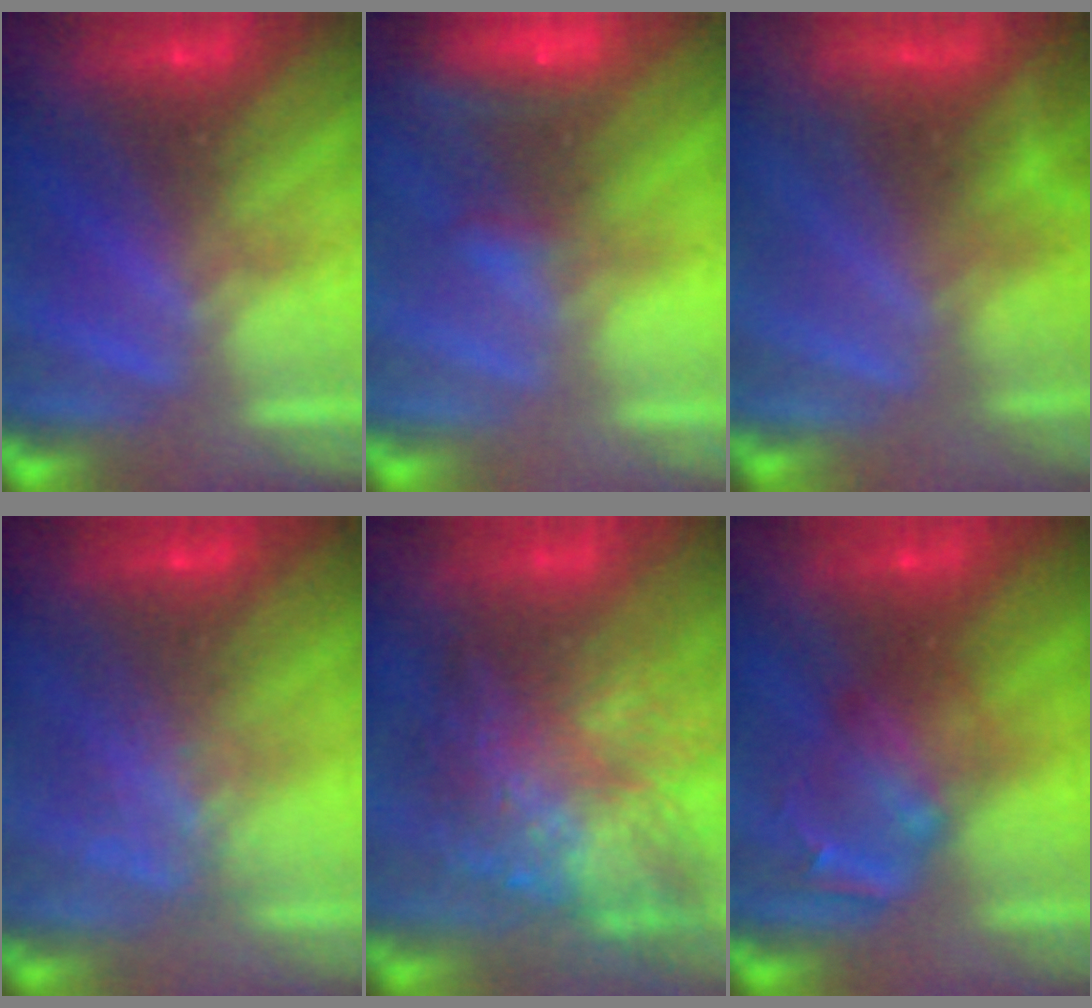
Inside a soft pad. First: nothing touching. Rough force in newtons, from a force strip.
{"total": 5.5}
{"total": 4.7}
{"total": 1.2}
{"total": 11.3}
{"total": 2.4}